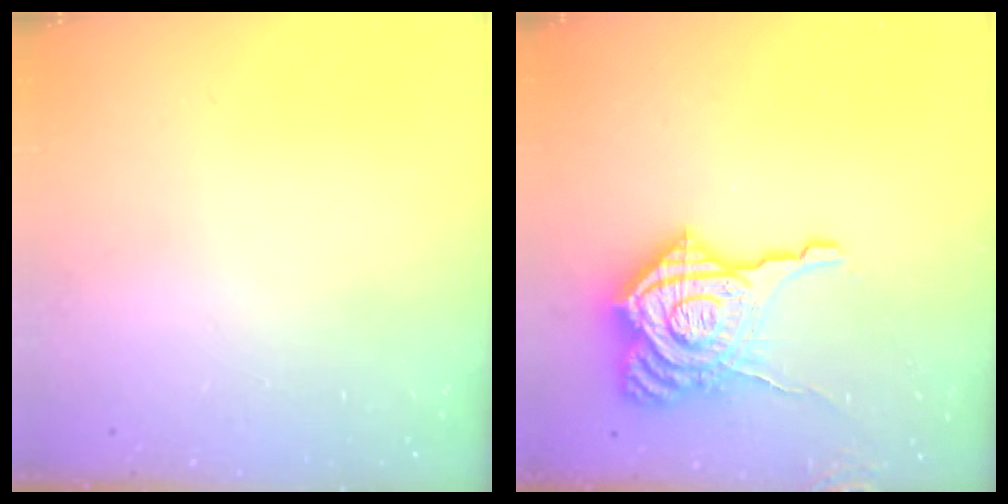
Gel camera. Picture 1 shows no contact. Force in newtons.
{"total": 20.6, "press": 20.5, "slide": 1.6}